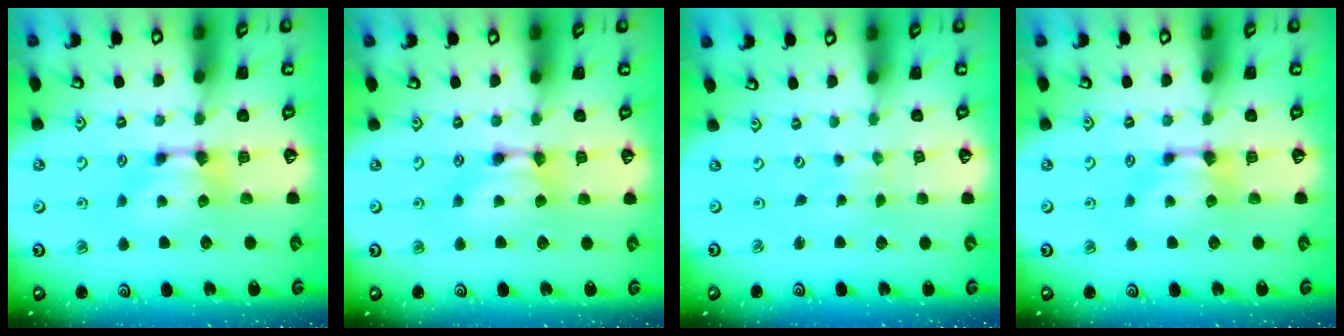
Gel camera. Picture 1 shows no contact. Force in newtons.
{"total": 1.8, "press": 1.8, "slide": 0.1}
{"total": 5.7, "press": 5.7, "slide": 0.2}
{"total": 0.0}